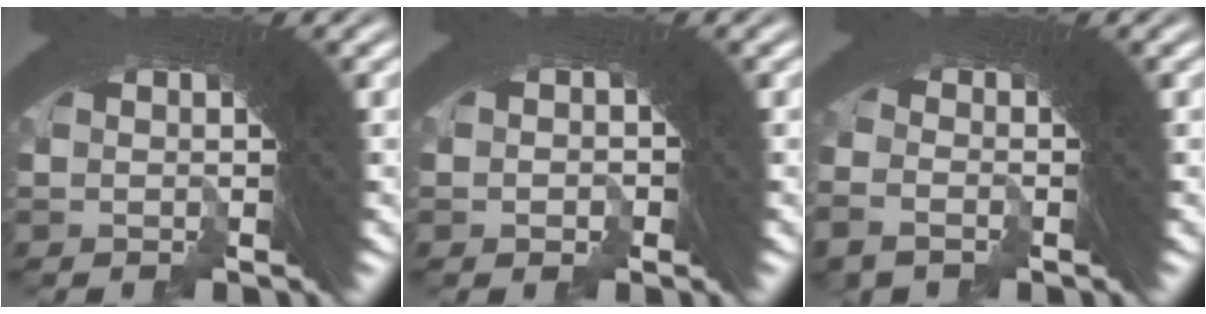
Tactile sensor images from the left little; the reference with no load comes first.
{"total": 2.0, "force": [-1.3, 1.5, -0.2], "torque": [0.001, -0.008, -0.017]}
{"total": 2.3, "force": [-2.1, 0.9, 0.0], "torque": [-0.011, -0.015, -0.034]}